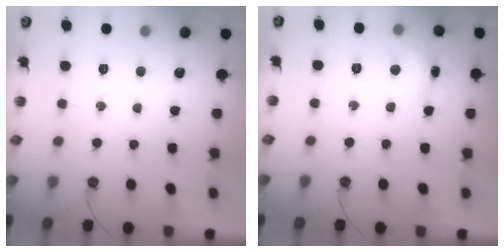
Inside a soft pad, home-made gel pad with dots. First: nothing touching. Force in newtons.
{"total": 2.8, "press": 2.8, "slide": 0.5}